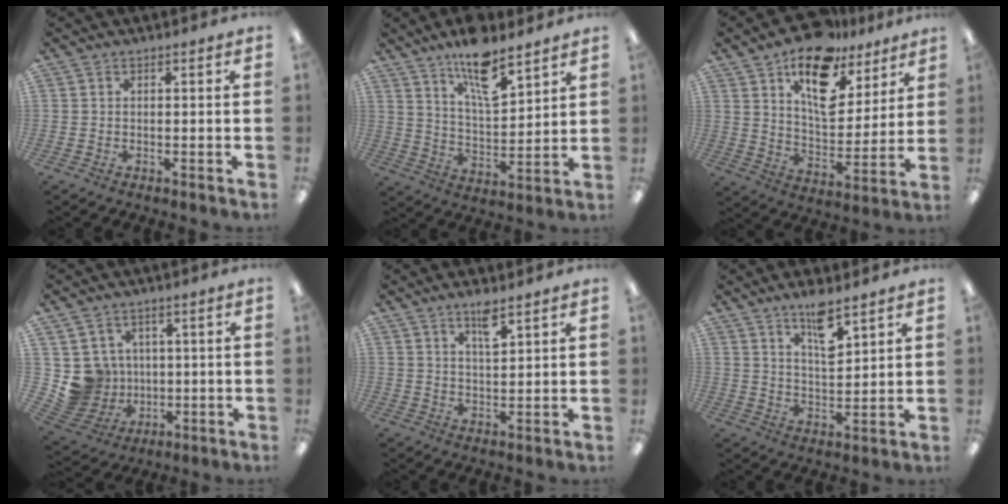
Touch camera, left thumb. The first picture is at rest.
{"total": 13.3, "force": [9.8, 4.5, 7.7], "torque": [-0.119, -0.056, 0.167]}
{"total": 17.4, "force": [10.9, 9.5, 9.8], "torque": [-0.149, -0.058, 0.190]}
{"total": 8.1, "force": [1.0, 8.0, 0.5], "torque": [-0.040, -0.010, 0.032]}
{"total": 5.1, "force": [3.6, 1.2, 3.4], "torque": [-0.061, -0.013, 0.060]}
{"total": 8.4, "force": [5.9, 2.4, 5.4], "torque": [-0.080, -0.039, 0.098]}